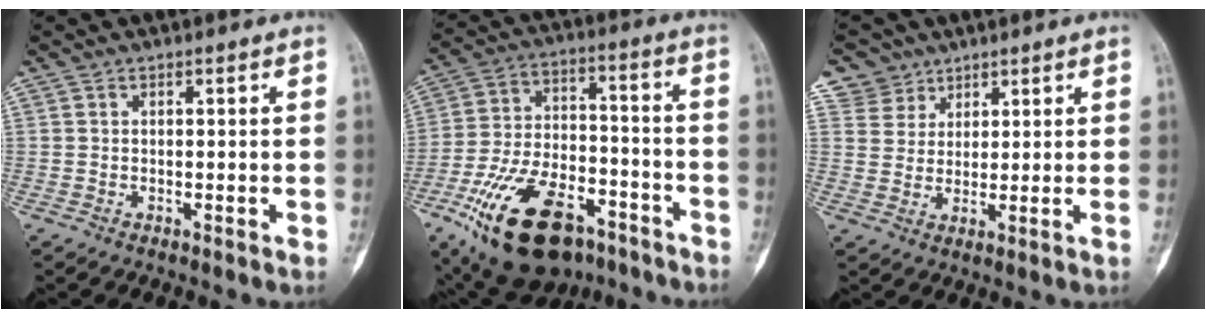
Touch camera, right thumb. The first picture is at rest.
{"total": 23.3, "force": [-13.1, 12.3, 14.8], "torque": [-0.293, 0.056, -0.220]}
{"total": 5.6, "force": [3.6, 4.2, -0.7], "torque": [0.040, -0.018, 0.066]}